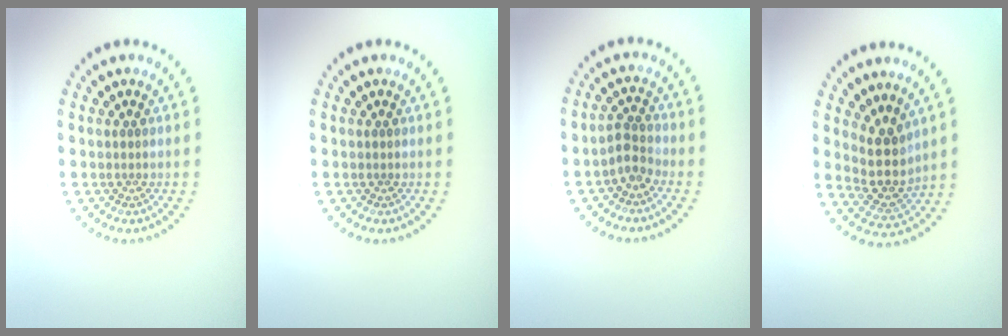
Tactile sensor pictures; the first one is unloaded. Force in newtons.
{"total": 0.0}
{"total": 2.1, "press": 1.7, "slide": 1.2}
{"total": 3.8, "press": 3.1, "slide": 2.2}